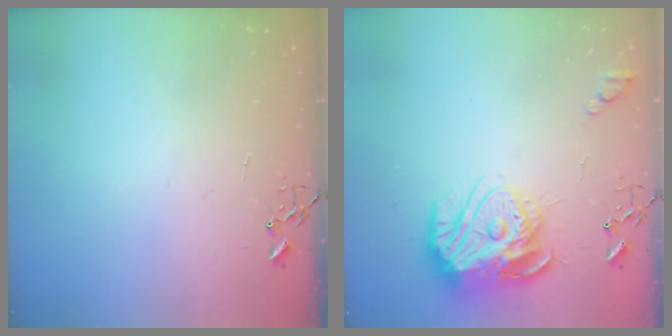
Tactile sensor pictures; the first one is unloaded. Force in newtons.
{"total": 16.7, "press": 16.7, "slide": 1.6}